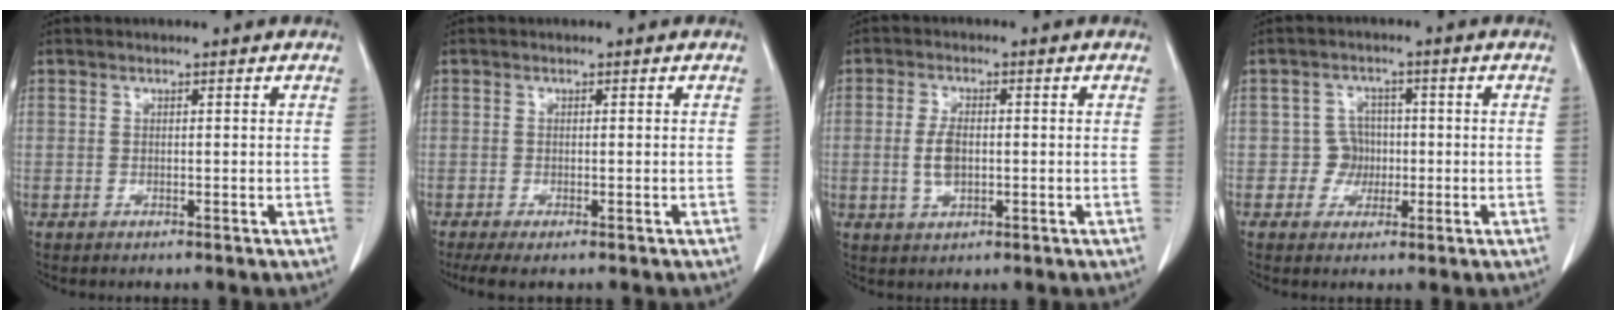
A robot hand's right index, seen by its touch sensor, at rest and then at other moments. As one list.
[{"total": 3.1, "force": [-2.1, 0.5, 2.3], "torque": [-0.041, -0.012, -0.034]}, {"total": 4.4, "force": [-0.5, 1.7, 4.0], "torque": [-0.088, -0.001, -0.009]}, {"total": 3.5, "force": [-0.5, 3.5, 0.4], "torque": [0.003, 0.011, -0.007]}]